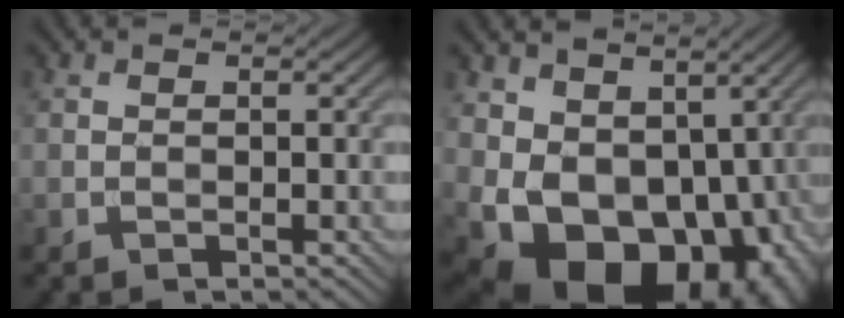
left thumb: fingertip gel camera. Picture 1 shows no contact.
{"total": 16.0, "force": [-0.8, 11.5, 11.1], "torque": [-0.185, -0.038, 0.017]}